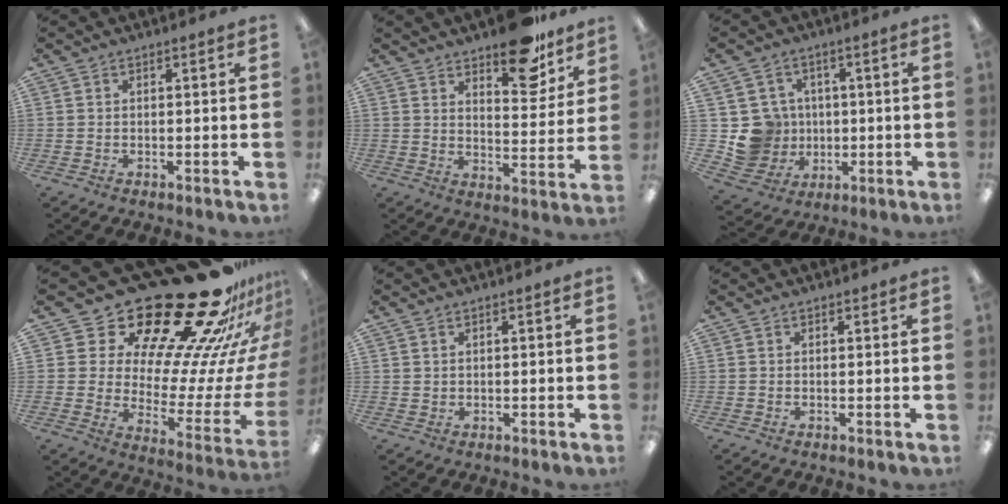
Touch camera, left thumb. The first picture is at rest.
{"total": 14.1, "force": [10.9, 5.6, 6.9], "torque": [-0.071, -0.079, 0.186]}
{"total": 10.1, "force": [0.5, 10.0, 1.7], "torque": [-0.059, 0.002, 0.025]}
{"total": 31.8, "force": [23.8, 11.1, 17.8], "torque": [-0.227, -0.213, 0.433]}
{"total": 1.0, "force": [0.8, 0.6, 0.0], "torque": [-0.001, 0.000, 0.015]}
{"total": 0.6, "force": [0.5, 0.4, 0.1], "torque": [0.005, -0.002, 0.007]}